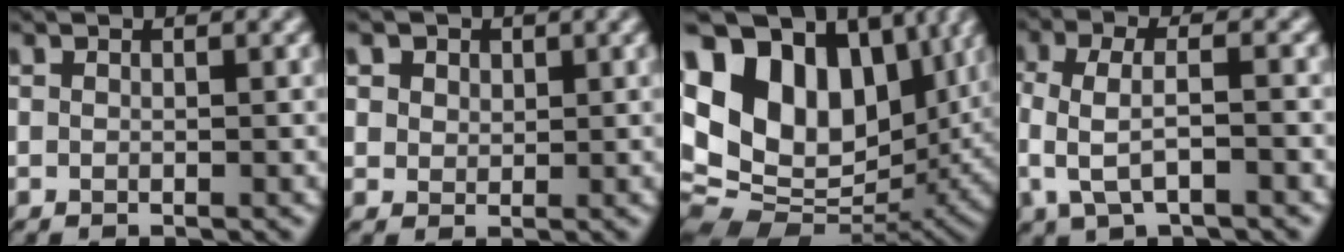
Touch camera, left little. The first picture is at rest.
{"total": 4.1, "force": [2.3, 2.9, 1.8], "torque": [-0.051, 0.003, 0.035]}
{"total": 18.1, "force": [5.8, 11.8, 12.5], "torque": [-0.238, 0.036, 0.110]}
{"total": 3.9, "force": [-0.8, 1.3, 3.6], "torque": [-0.085, -0.001, -0.016]}